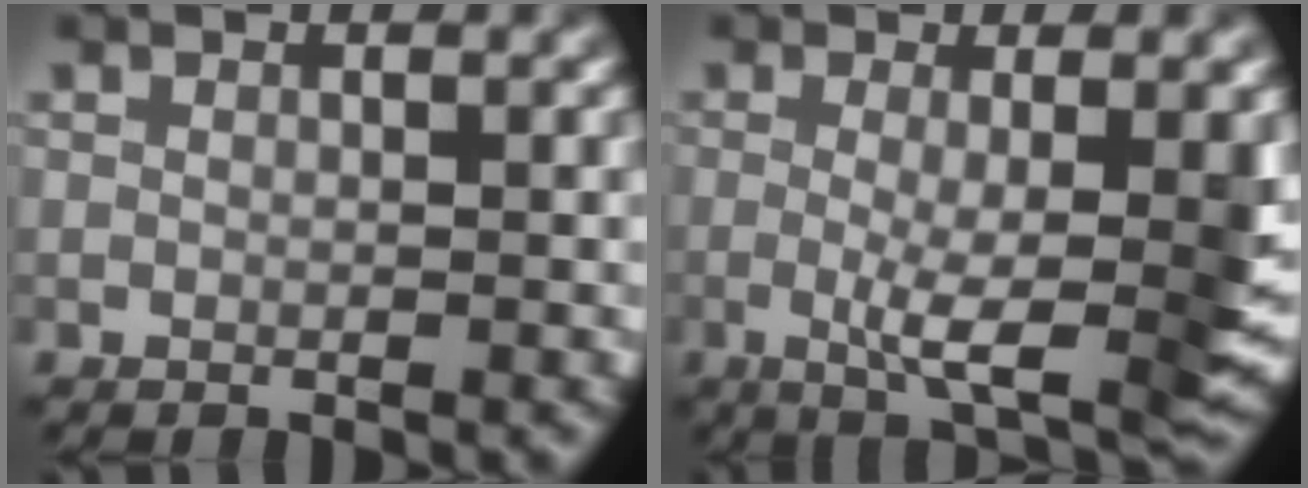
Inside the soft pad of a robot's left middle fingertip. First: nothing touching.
{"total": 6.6, "force": [-0.6, 1.3, 6.4], "torque": [-0.103, -0.016, -0.008]}